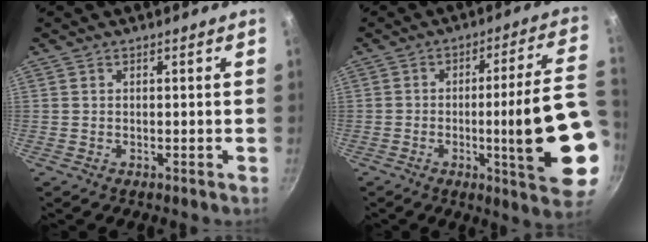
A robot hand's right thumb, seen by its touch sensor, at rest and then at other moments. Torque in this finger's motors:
{"motor_torque": [2.49, 2.32, 1.81, -0.74, 0.43]}